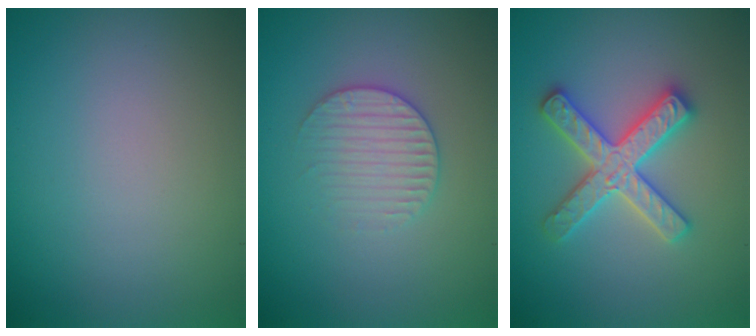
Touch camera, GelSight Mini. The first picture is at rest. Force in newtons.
{"total": 2.8, "press": 2.7, "slide": 0.6}
{"total": 4.7, "press": 4.6, "slide": 0.6}